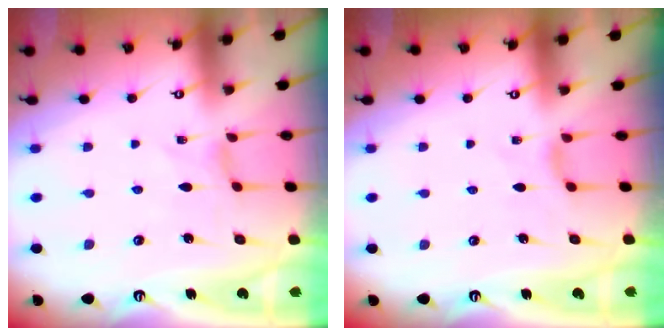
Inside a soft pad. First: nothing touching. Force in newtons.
{"total": 2.3, "press": 2.2, "slide": 0.6}